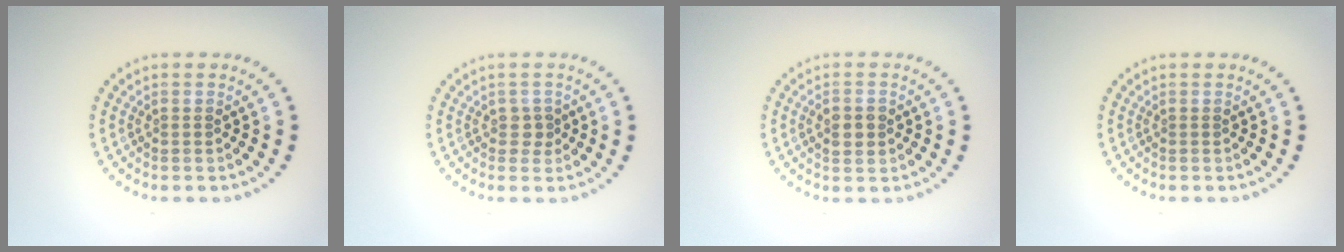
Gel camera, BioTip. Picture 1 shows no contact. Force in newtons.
{"total": 1.0, "press": 0.9, "slide": 0.5}
{"total": 2.5, "press": 2.5, "slide": 0.1}
{"total": 0.0}